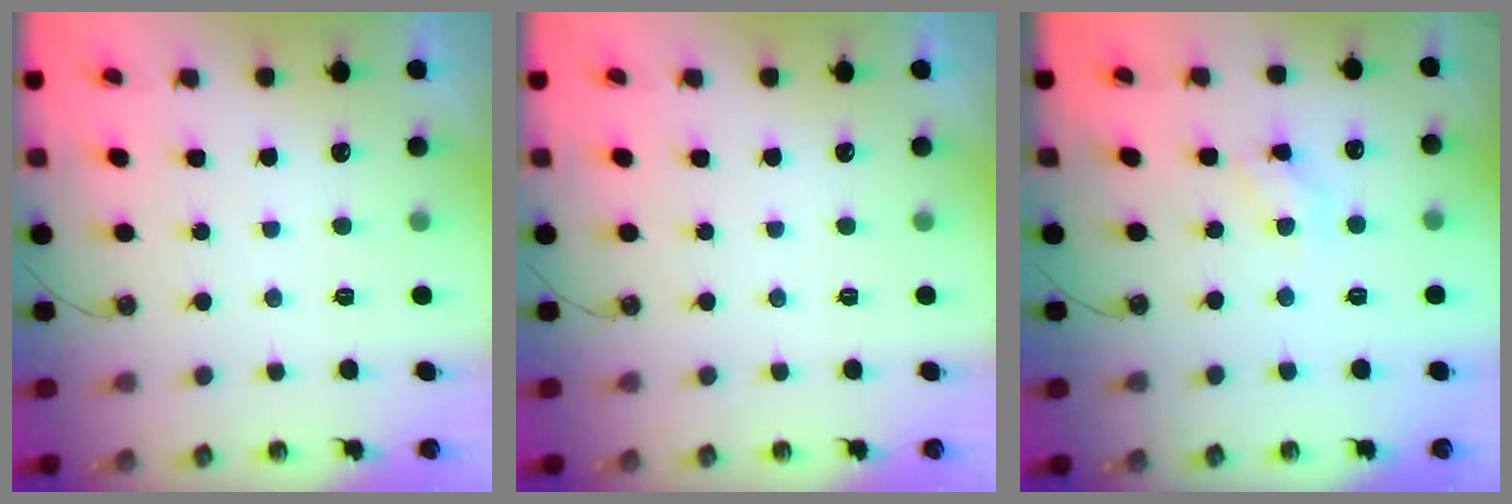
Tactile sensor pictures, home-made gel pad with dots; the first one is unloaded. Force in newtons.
{"total": 0.0}
{"total": 5.6, "press": 5.6, "slide": 0.4}